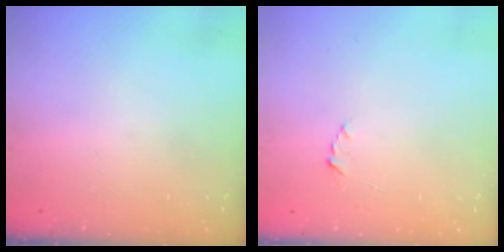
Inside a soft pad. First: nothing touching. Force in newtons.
{"total": 1.9, "press": 1.9, "slide": 0.2}